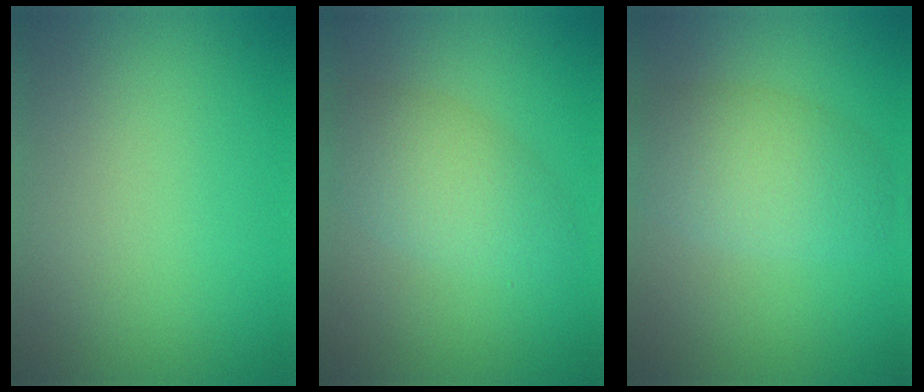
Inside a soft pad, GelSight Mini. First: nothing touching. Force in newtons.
{"total": 4.2, "press": 4.2, "slide": 0.1}
{"total": 5.0, "press": 5.0, "slide": 0.2}